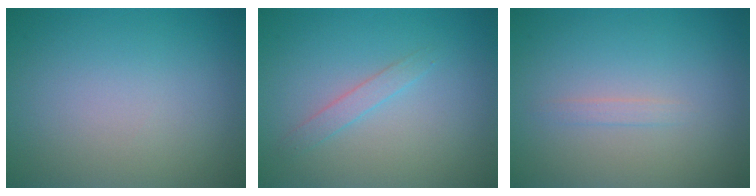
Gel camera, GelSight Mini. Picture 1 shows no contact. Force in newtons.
{"total": 1.3, "press": 1.3, "slide": 0.1}
{"total": 0.7, "press": 0.7, "slide": 0.0}